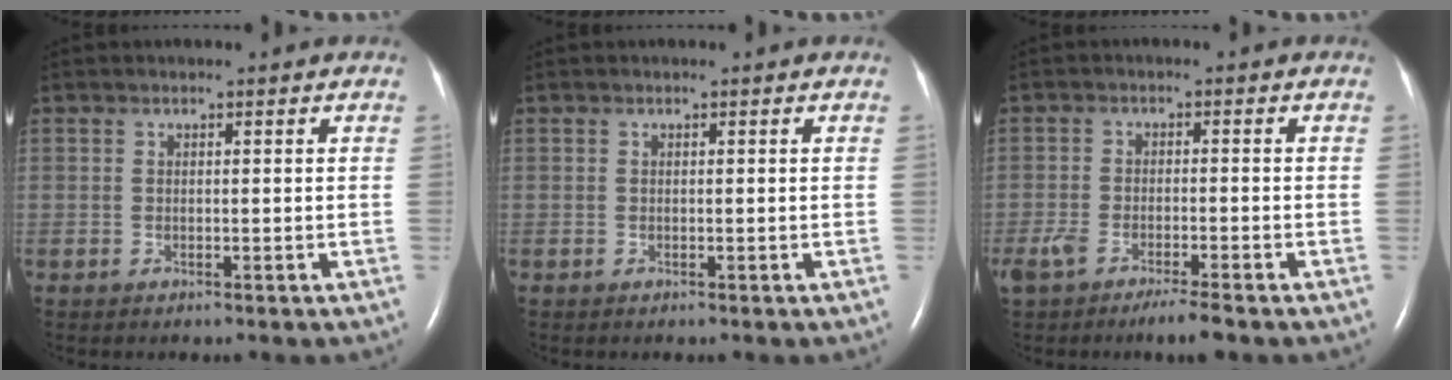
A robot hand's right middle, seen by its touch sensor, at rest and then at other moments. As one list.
[{"total": 0.0}, {"total": 5.6, "force": [-4.0, 0.8, 3.8], "torque": [-0.076, -0.008, -0.068]}]